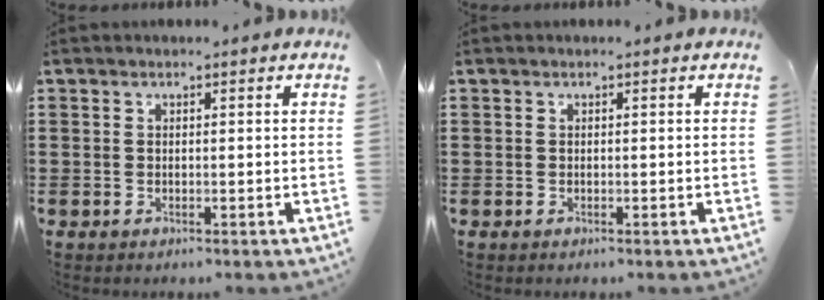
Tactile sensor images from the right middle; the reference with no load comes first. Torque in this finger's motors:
{"motor_torque": [0.37, -0.24, 0.05, 0.02]}